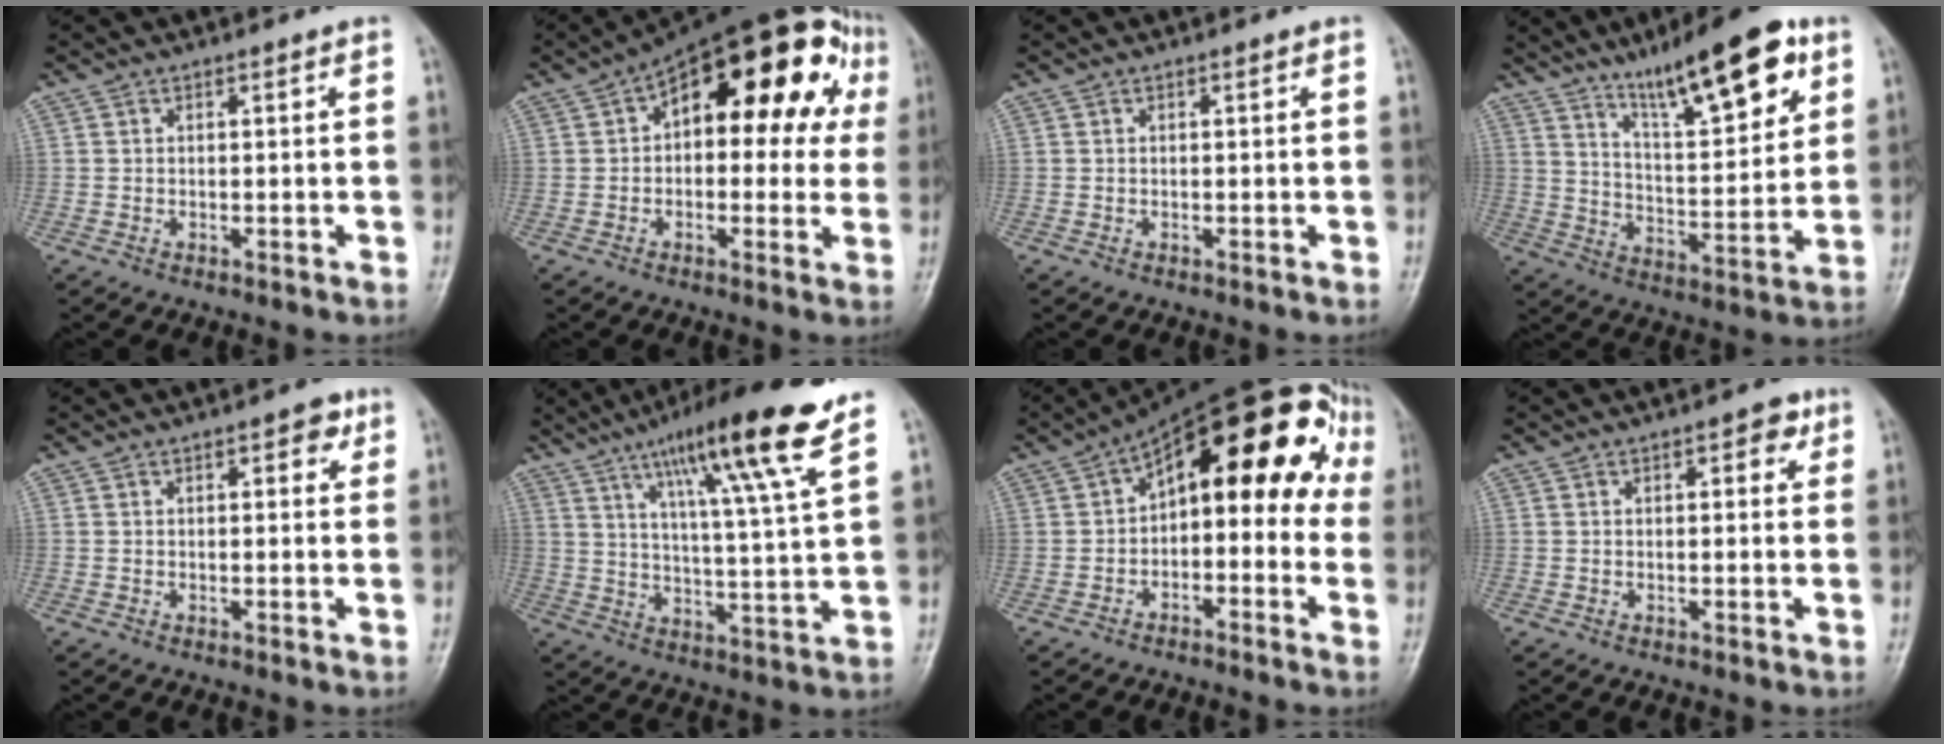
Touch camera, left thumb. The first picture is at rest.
{"total": 21.2, "force": [5.4, 11.1, 17.3], "torque": [-0.194, 0.039, 0.063]}
{"total": 0.0}
{"total": 18.1, "force": [10.7, 5.0, 13.7], "torque": [-0.185, -0.048, 0.178]}
{"total": 3.1, "force": [1.5, 1.5, 2.3], "torque": [-0.015, -0.001, 0.013]}
{"total": 17.0, "force": [10.3, 0.8, 13.5], "torque": [-0.211, -0.042, 0.162]}
{"total": 19.7, "force": [2.3, 10.1, 16.7], "torque": [-0.190, 0.057, 0.017]}
{"total": 3.2, "force": [1.5, 1.6, 2.3], "torque": [-0.015, -0.001, 0.013]}